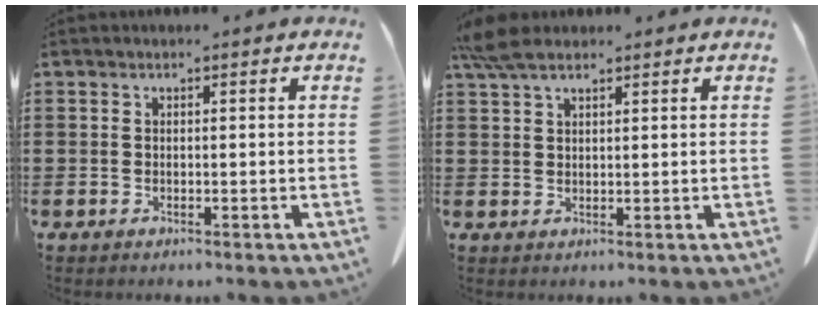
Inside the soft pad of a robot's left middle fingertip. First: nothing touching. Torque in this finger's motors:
{"motor_torque": [0.73, 0.75, 0.10, 0.06]}